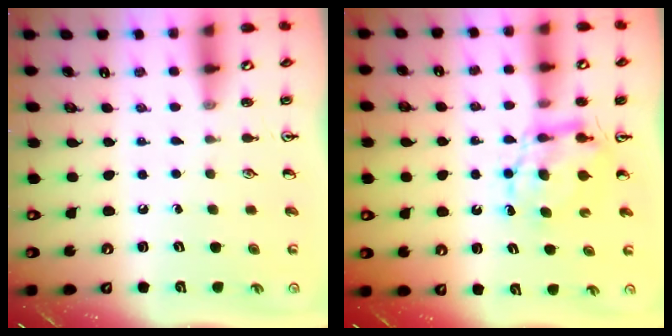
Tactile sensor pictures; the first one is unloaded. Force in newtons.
{"total": 6.8, "press": 6.8, "slide": 0.2}